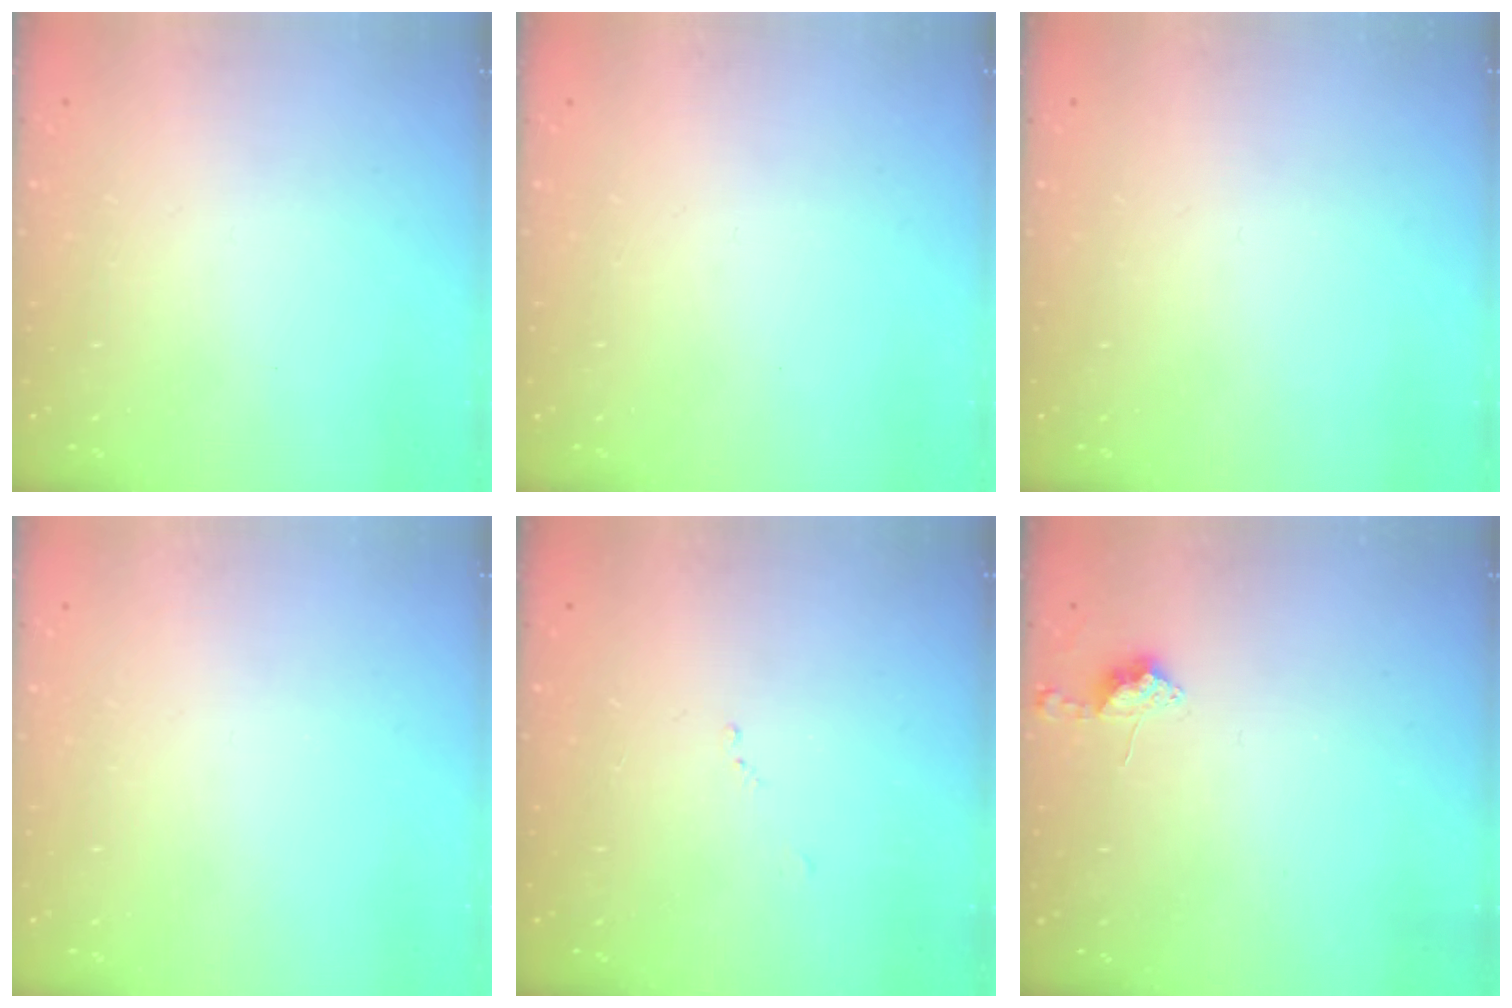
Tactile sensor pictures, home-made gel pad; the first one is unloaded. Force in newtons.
{"total": 0.0}
{"total": 0.0}
{"total": 0.0}
{"total": 5.5, "press": 5.5, "slide": 0.8}
{"total": 8.7, "press": 8.6, "slide": 0.7}